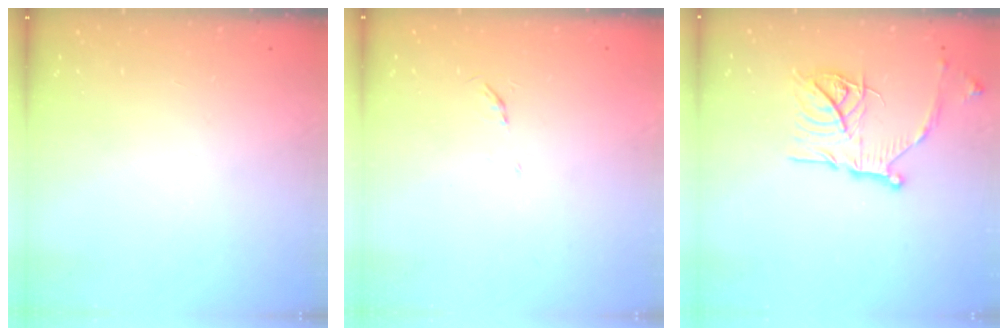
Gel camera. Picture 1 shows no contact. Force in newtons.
{"total": 3.5, "press": 3.4, "slide": 0.5}
{"total": 18.0, "press": 18.0, "slide": 1.5}